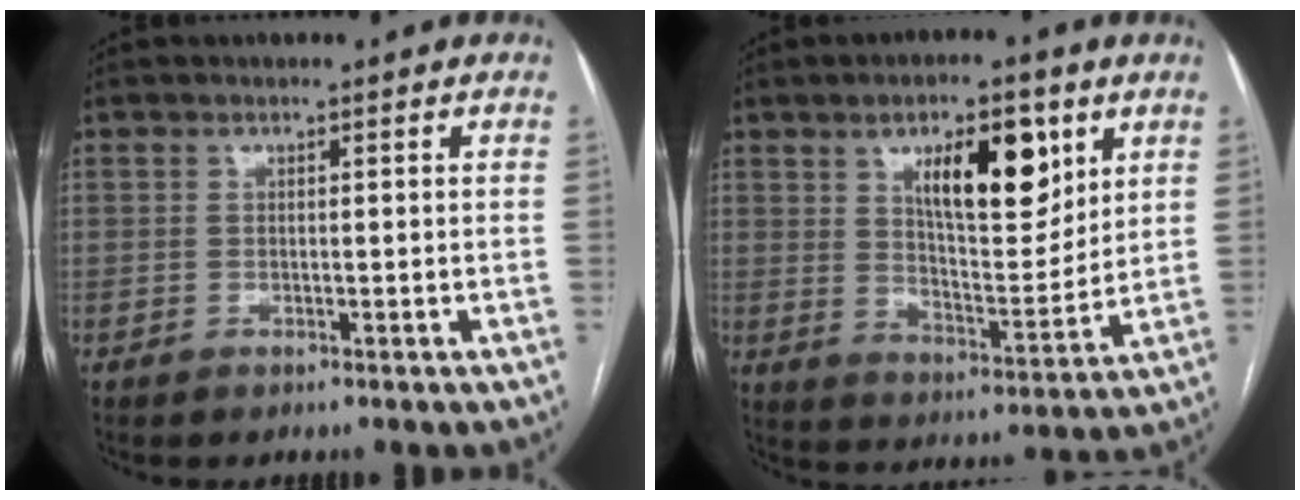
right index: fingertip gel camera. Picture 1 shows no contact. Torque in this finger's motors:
{"motor_torque": [1.13, 0.98, 0.30, 0.11]}